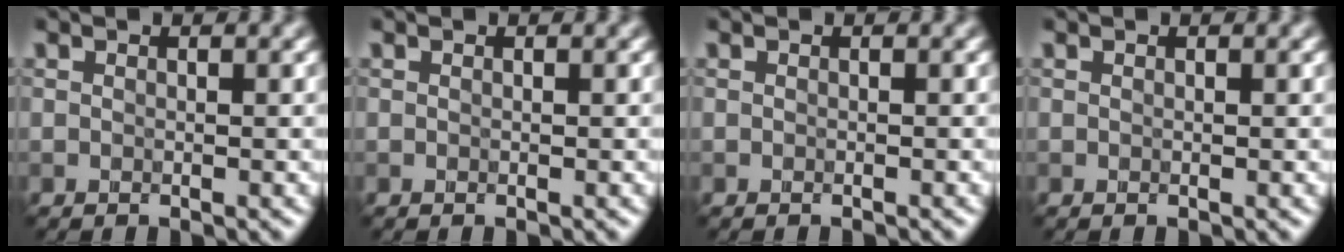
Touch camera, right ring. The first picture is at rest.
{"total": 0.0}
{"total": 0.0}
{"total": 0.0}